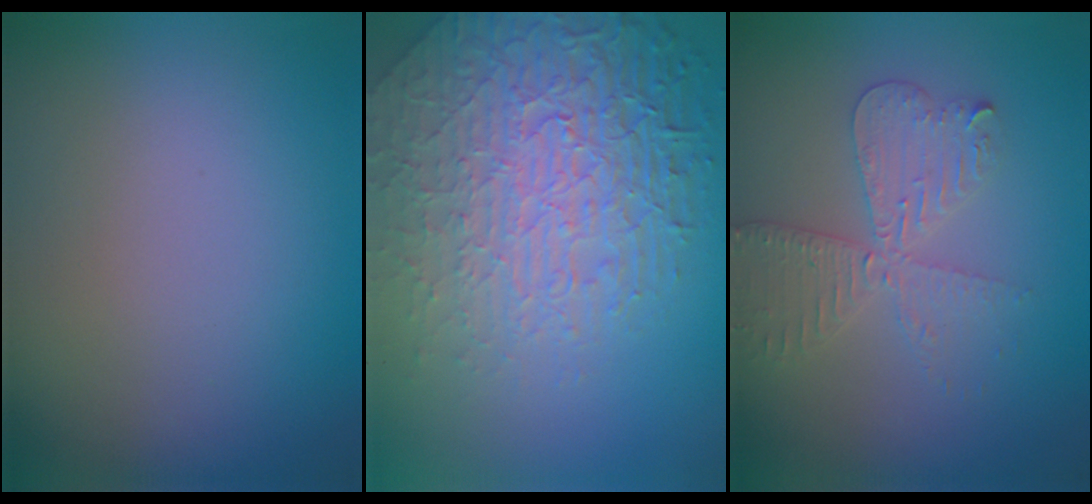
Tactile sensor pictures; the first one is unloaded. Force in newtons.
{"total": 8.4, "press": 5.9, "slide": 6.0}
{"total": 4.1, "press": 3.5, "slide": 2.1}